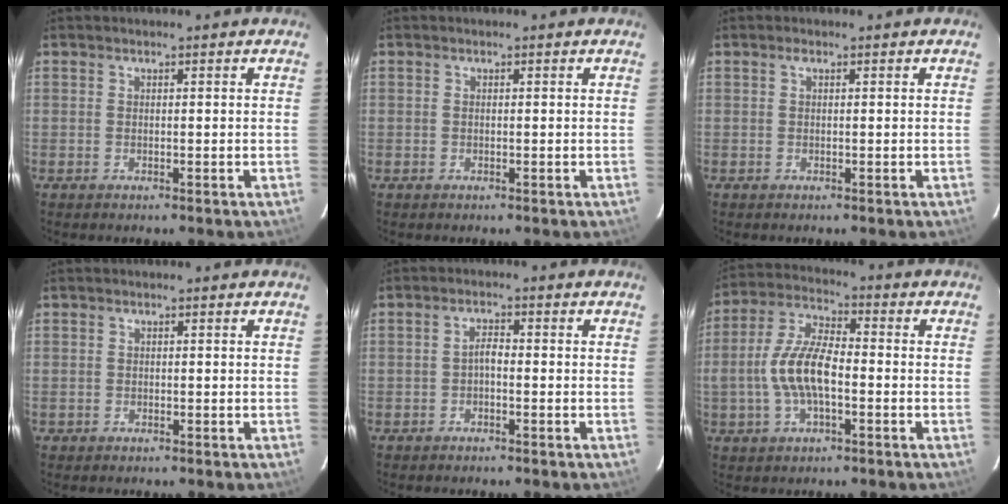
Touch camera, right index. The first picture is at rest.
{"total": 0.0}
{"total": 0.6, "force": [0.3, 0.3, 0.5], "torque": [-0.009, 0.005, 0.004]}
{"total": 0.8, "force": [-0.2, 0.7, -0.1], "torque": [0.001, 0.003, -0.002]}
{"total": 1.7, "force": [-0.7, 0.7, 1.3], "torque": [-0.026, 0.008, -0.015]}
{"total": 11.0, "force": [-2.2, 4.6, 9.7], "torque": [-0.204, 0.009, -0.042]}